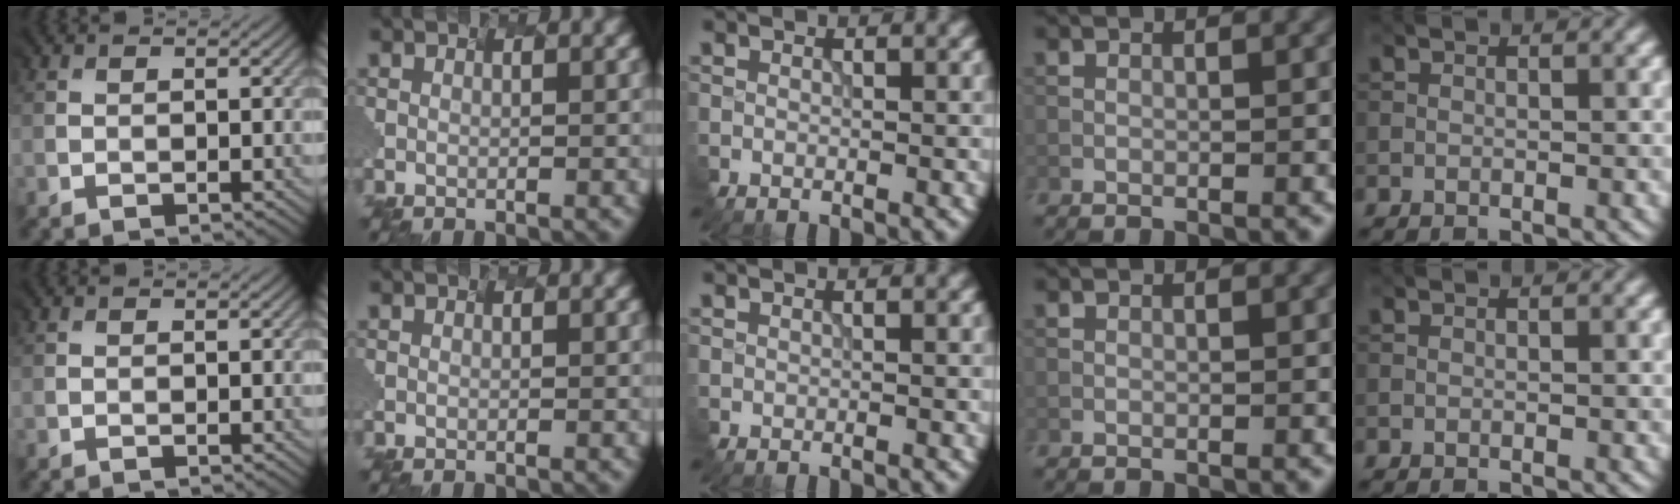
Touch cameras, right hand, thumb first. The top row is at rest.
{}